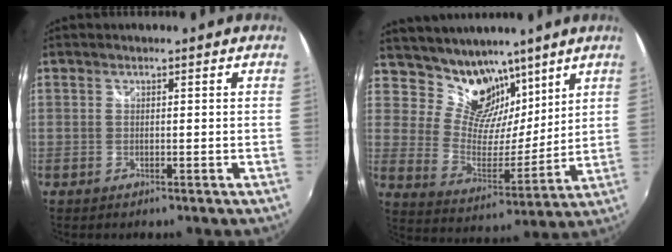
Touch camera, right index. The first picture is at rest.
{"total": 13.5, "force": [9.8, 7.5, 5.6], "torque": [-0.102, -0.007, 0.176]}